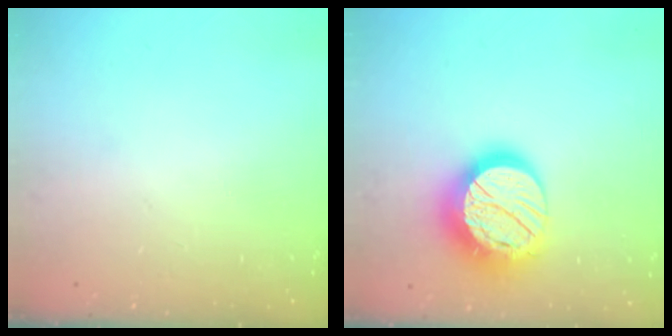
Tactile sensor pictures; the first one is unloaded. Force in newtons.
{"total": 19.6, "press": 19.6, "slide": 1.5}